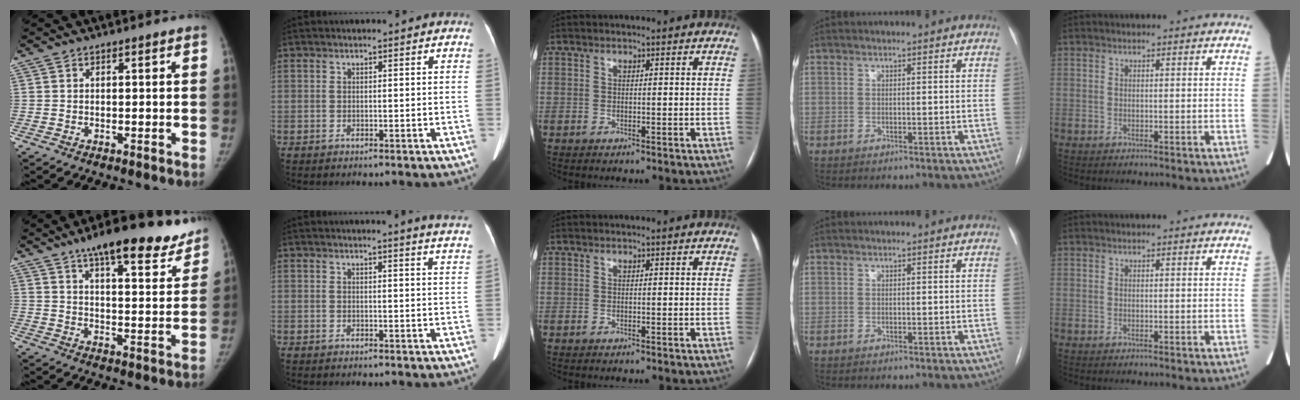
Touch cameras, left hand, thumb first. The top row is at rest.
{"thumb": {"total": 19.3, "force": [14.5, 5.9, 11.2], "torque": [-0.118, -0.051, 0.201]}, "index": {"total": 6.3, "force": [5.9, -0.4, 2.1], "torque": [-0.024, -0.024, 0.038]}}